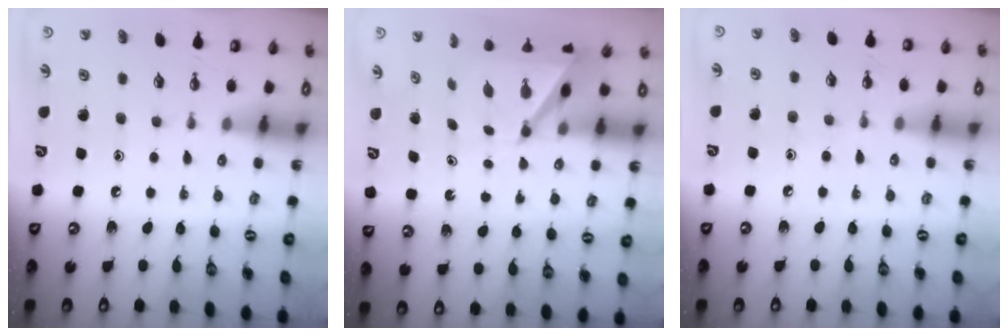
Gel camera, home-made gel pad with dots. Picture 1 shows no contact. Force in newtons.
{"total": 4.9, "press": 4.9, "slide": 0.3}
{"total": 5.3, "press": 5.3, "slide": 0.5}